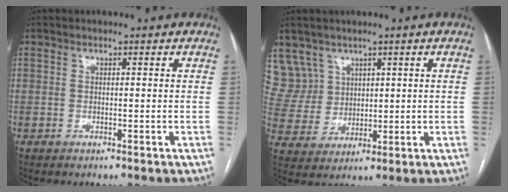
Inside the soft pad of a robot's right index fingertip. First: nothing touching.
{"total": 8.0, "force": [4.9, 6.3, 0.0], "torque": [-0.008, 0.025, 0.113]}